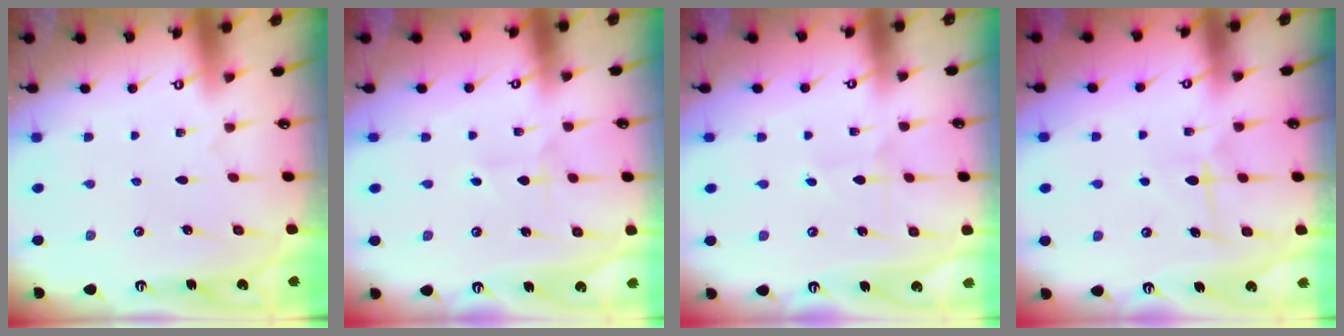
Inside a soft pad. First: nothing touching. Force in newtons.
{"total": 1.4, "press": 1.4, "slide": 0.1}
{"total": 1.9, "press": 1.9, "slide": 0.1}
{"total": 6.8, "press": 6.7, "slide": 0.8}